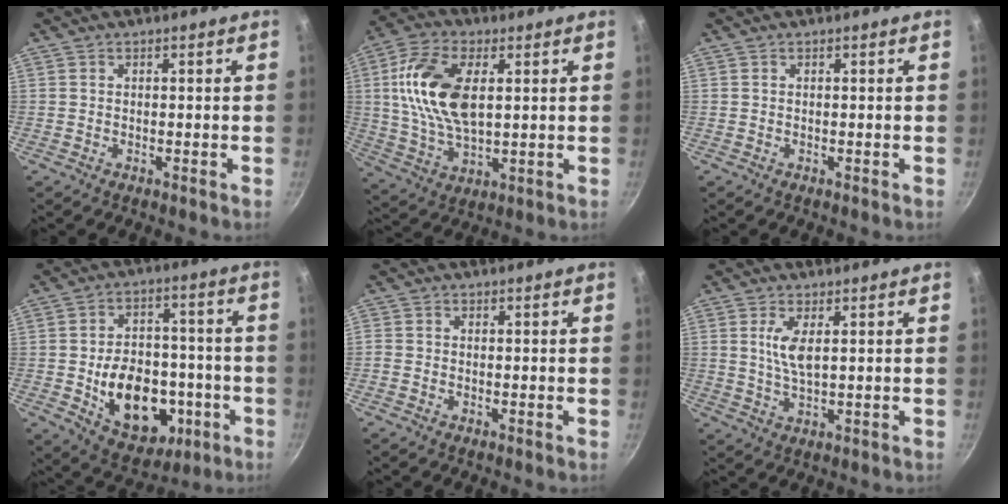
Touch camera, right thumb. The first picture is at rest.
{"total": 15.7, "force": [3.0, 8.6, 12.8], "torque": [-0.240, -0.002, 0.054]}
{"total": 0.0}
{"total": 18.4, "force": [-4.5, 12.7, 12.5], "torque": [-0.151, 0.026, -0.049]}
{"total": 1.1, "force": [-0.4, 0.9, 0.5], "torque": [-0.011, 0.004, -0.011]}
{"total": 5.0, "force": [1.3, 1.9, 4.4], "torque": [-0.087, -0.007, 0.025]}